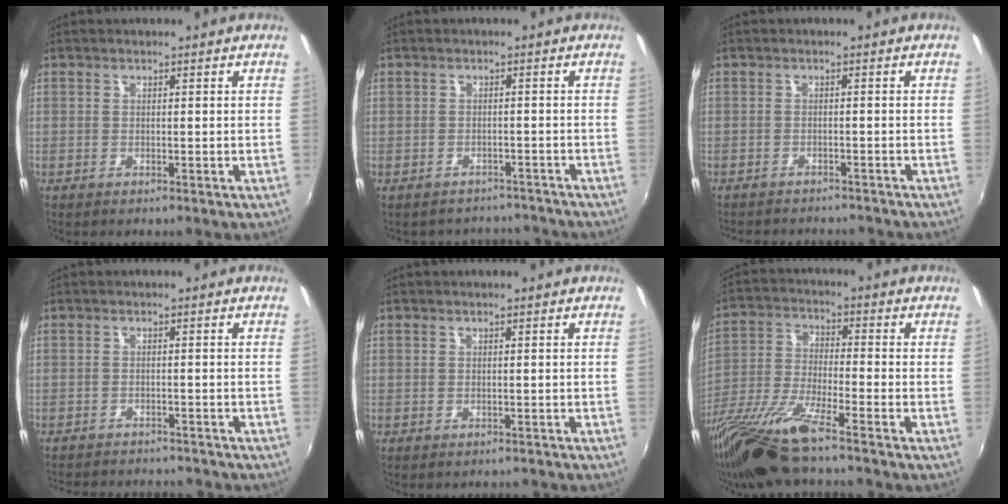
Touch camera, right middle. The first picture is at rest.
{"total": 6.6, "force": [-5.3, 3.9, 0.6], "torque": [-0.007, 0.032, -0.062]}
{"total": 7.0, "force": [-6.4, 1.6, 2.2], "torque": [-0.056, -0.012, -0.088]}
{"total": 10.1, "force": [-9.1, 2.6, 3.4], "torque": [-0.080, -0.012, -0.126]}
{"total": 1.5, "force": [-1.3, 0.6, 0.4], "torque": [-0.010, -0.004, -0.014]}
{"total": 13.2, "force": [-10.5, 0.2, 7.9], "torque": [-0.169, -0.030, -0.203]}